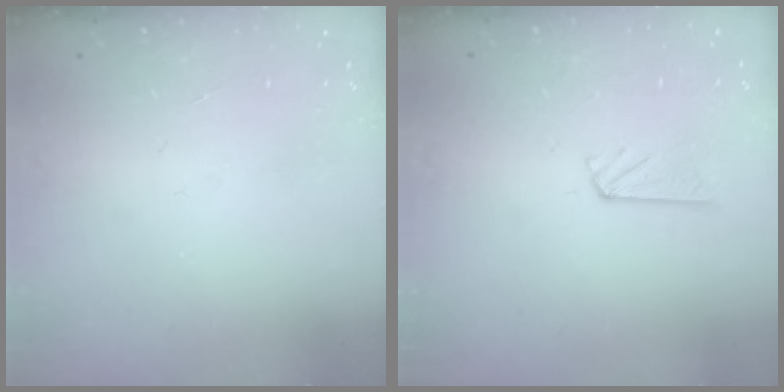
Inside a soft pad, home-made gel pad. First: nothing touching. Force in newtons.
{"total": 6.6, "press": 6.6, "slide": 0.2}